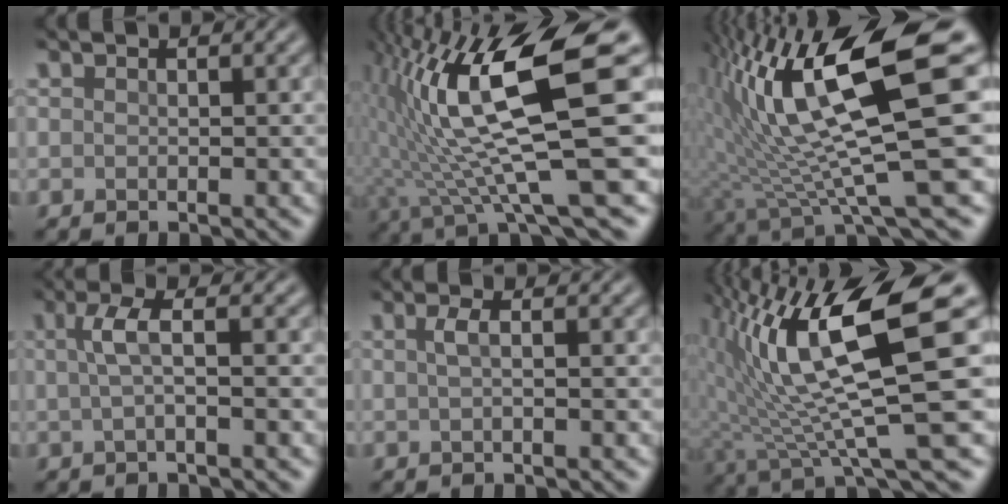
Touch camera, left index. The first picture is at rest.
{"total": 13.4, "force": [2.4, 2.8, 12.9], "torque": [-0.221, 0.005, 0.050]}
{"total": 14.2, "force": [3.6, 3.3, 13.3], "torque": [-0.238, 0.005, 0.073]}
{"total": 1.9, "force": [-0.1, 0.3, 1.9], "torque": [-0.046, 0.003, 0.003]}
{"total": 1.0, "force": [-0.1, 0.2, 1.0], "torque": [-0.025, 0.003, 0.003]}
{"total": 12.9, "force": [3.5, 2.8, 12.1], "torque": [-0.211, 0.005, 0.069]}